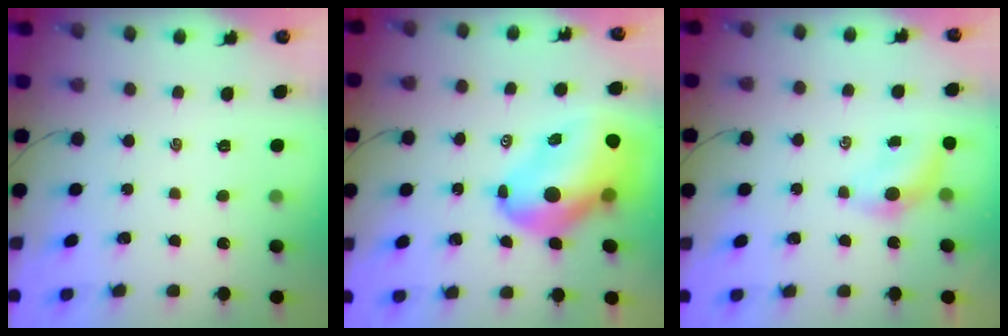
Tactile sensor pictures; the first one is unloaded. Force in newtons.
{"total": 15.1, "press": 14.4, "slide": 4.7}
{"total": 3.8, "press": 3.7, "slide": 0.8}